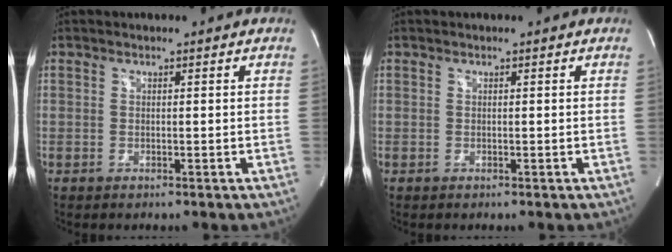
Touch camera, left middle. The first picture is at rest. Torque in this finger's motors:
{"motor_torque": [-0.01, 0.10, 0.00, -0.01]}